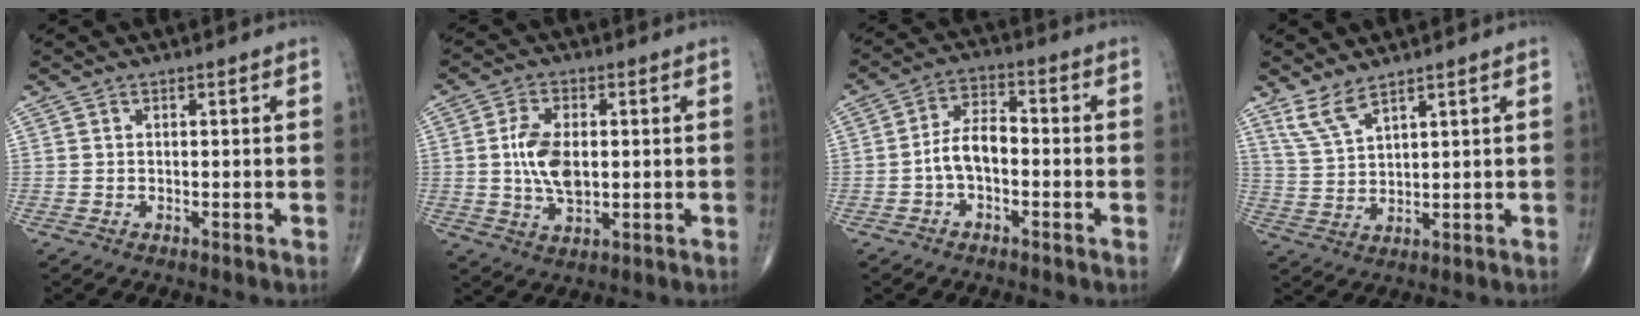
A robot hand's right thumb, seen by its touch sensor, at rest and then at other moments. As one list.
[{"total": 8.5, "force": [0.5, 4.7, 7.1], "torque": [-0.133, -0.003, 0.011]}, {"total": 6.5, "force": [-1.6, 3.6, 5.1], "torque": [-0.087, 0.030, -0.037]}, {"total": 5.9, "force": [5.0, 1.0, 2.9], "torque": [-0.066, -0.034, 0.115]}]